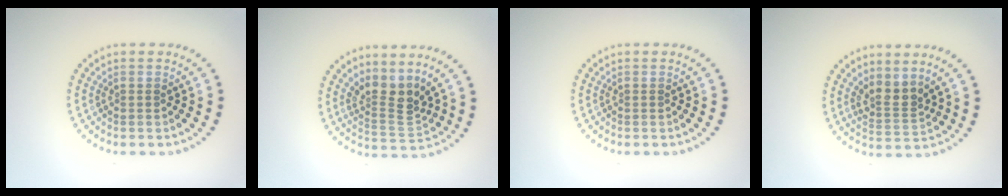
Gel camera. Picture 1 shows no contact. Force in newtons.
{"total": 3.3, "press": 2.3, "slide": 2.3}
{"total": 0.0}
{"total": 2.6, "press": 1.8, "slide": 1.9}